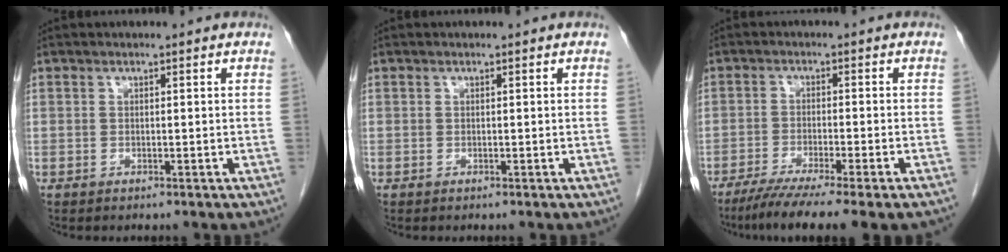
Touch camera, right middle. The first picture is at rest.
{"total": 0.0}
{"total": 10.1, "force": [-7.8, -0.7, 6.4], "torque": [-0.092, -0.030, -0.120]}